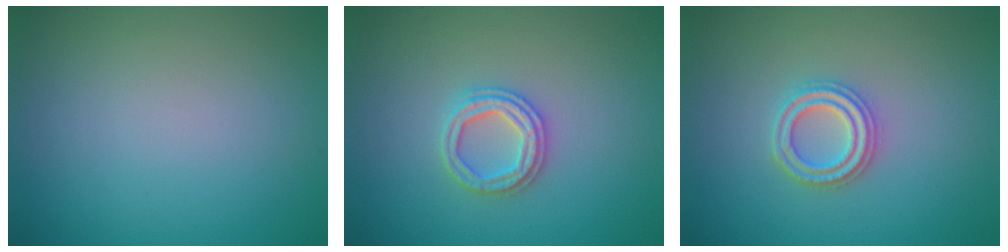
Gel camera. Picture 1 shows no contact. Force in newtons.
{"total": 2.4, "press": 2.4, "slide": 0.4}
{"total": 2.7, "press": 2.6, "slide": 0.7}